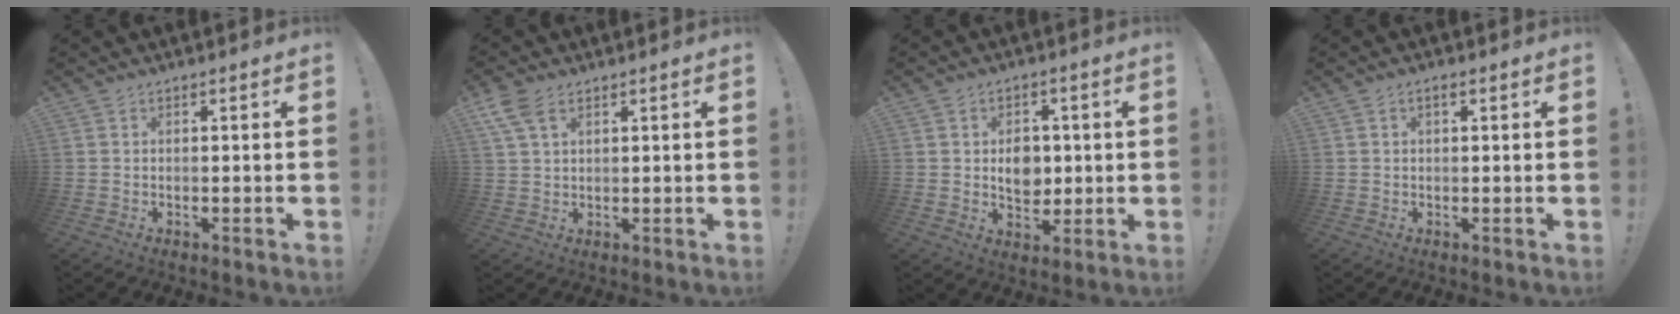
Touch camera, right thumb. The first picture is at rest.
{"total": 6.5, "force": [3.5, 3.5, 4.2], "torque": [-0.085, -0.012, 0.068]}
{"total": 7.3, "force": [0.6, 6.1, 4.1], "torque": [-0.042, -0.004, 0.010]}
{"total": 1.4, "force": [0.6, 0.8, 1.0], "torque": [-0.018, 0.002, 0.009]}